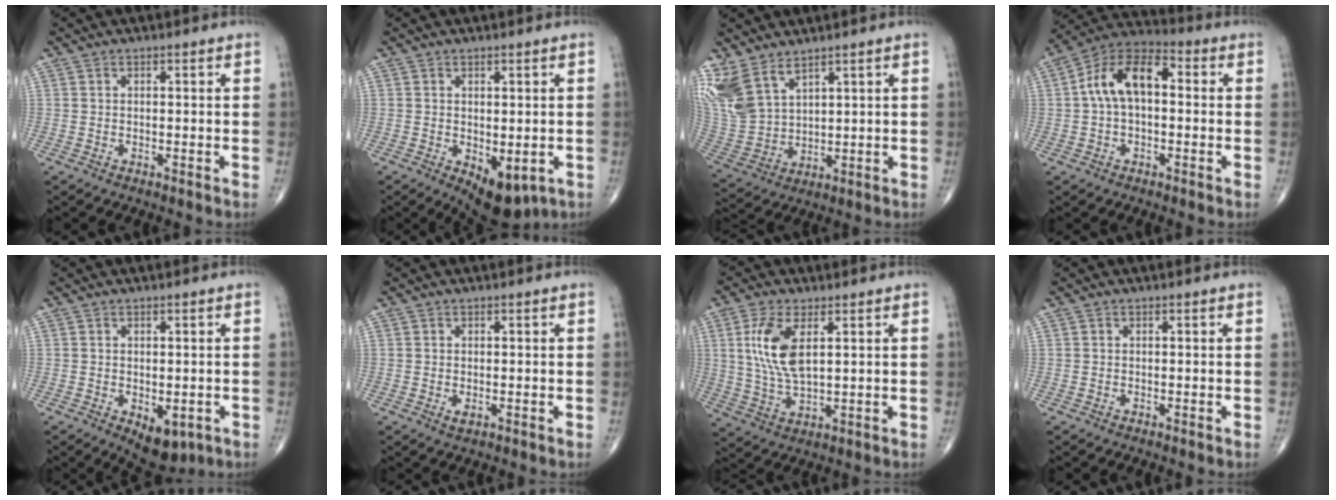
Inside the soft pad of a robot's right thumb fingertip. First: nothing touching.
{"total": 7.8, "force": [-2.4, 4.0, 6.2], "torque": [-0.067, -0.004, -0.017]}
{"total": 11.7, "force": [7.8, 6.0, 6.4], "torque": [-0.143, -0.029, 0.182]}
{"total": 11.7, "force": [0.9, 6.8, 9.5], "torque": [-0.166, 0.039, 0.002]}
{"total": 6.4, "force": [-2.1, 3.6, 4.8], "torque": [-0.052, -0.002, -0.015]}
{"total": 1.2, "force": [-0.2, 0.7, 1.0], "torque": [-0.017, -0.004, -0.003]}
{"total": 9.8, "force": [2.8, 4.2, 8.4], "torque": [-0.179, -0.011, 0.060]}
{"total": 0.0}